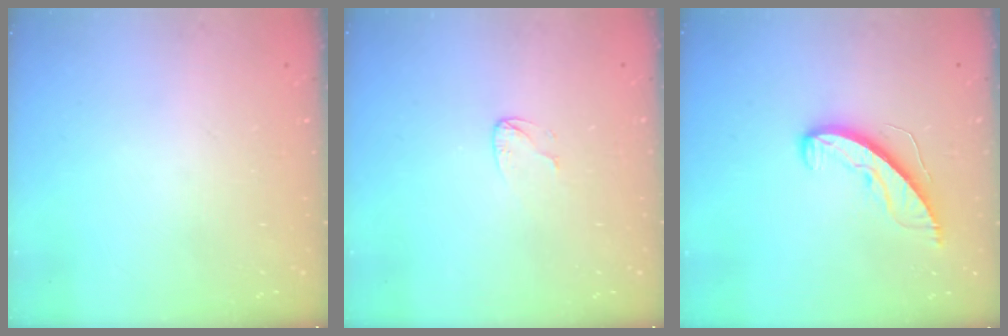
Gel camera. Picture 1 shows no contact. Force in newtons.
{"total": 3.6, "press": 3.6, "slide": 0.3}
{"total": 8.8, "press": 8.7, "slide": 1.1}